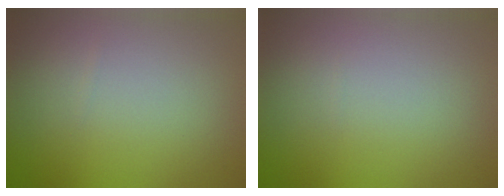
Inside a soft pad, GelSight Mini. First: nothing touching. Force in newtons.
{"total": 0.0}